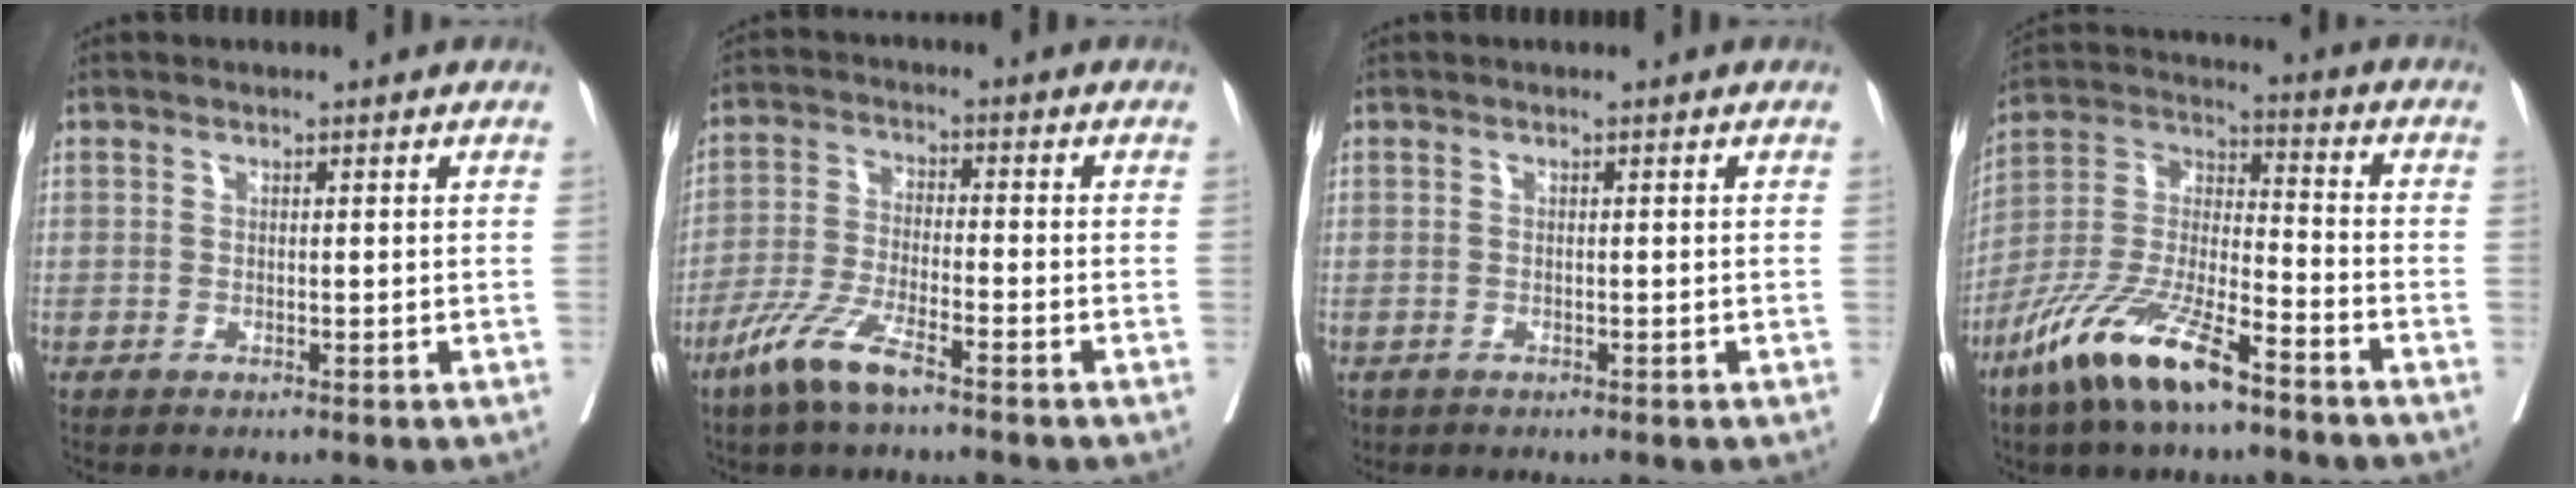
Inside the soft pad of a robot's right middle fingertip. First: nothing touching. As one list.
[{"total": 7.7, "force": [-5.3, 0.9, 5.5], "torque": [-0.121, -0.014, -0.106]}, {"total": 1.1, "force": [-0.8, 0.8, 0.2], "torque": [-0.009, 0.001, -0.010]}, {"total": 14.9, "force": [-9.8, 3.1, 10.7], "torque": [-0.224, -0.015, -0.188]}]